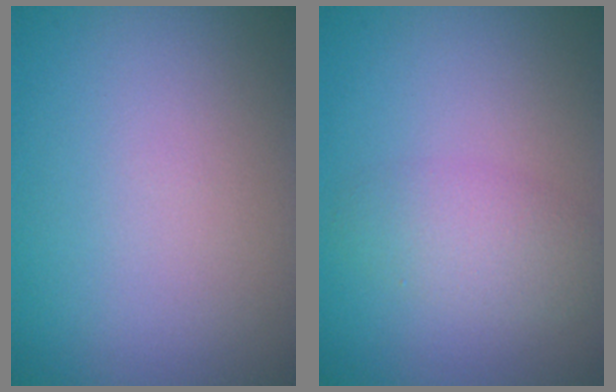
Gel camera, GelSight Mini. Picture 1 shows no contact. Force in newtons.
{"total": 2.7, "press": 2.7, "slide": 0.0}